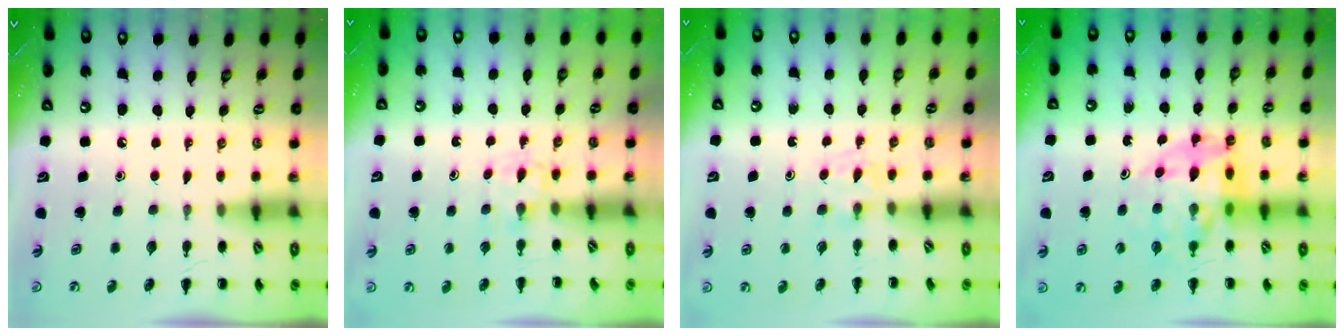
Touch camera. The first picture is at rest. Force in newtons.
{"total": 2.8, "press": 2.6, "slide": 1.1}
{"total": 2.8, "press": 2.5, "slide": 1.1}
{"total": 12.7, "press": 12.0, "slide": 4.0}